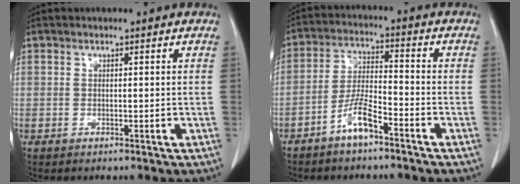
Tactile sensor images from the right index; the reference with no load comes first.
{"total": 6.2, "force": [-4.1, 1.2, 4.4], "torque": [-0.097, 0.005, -0.079]}